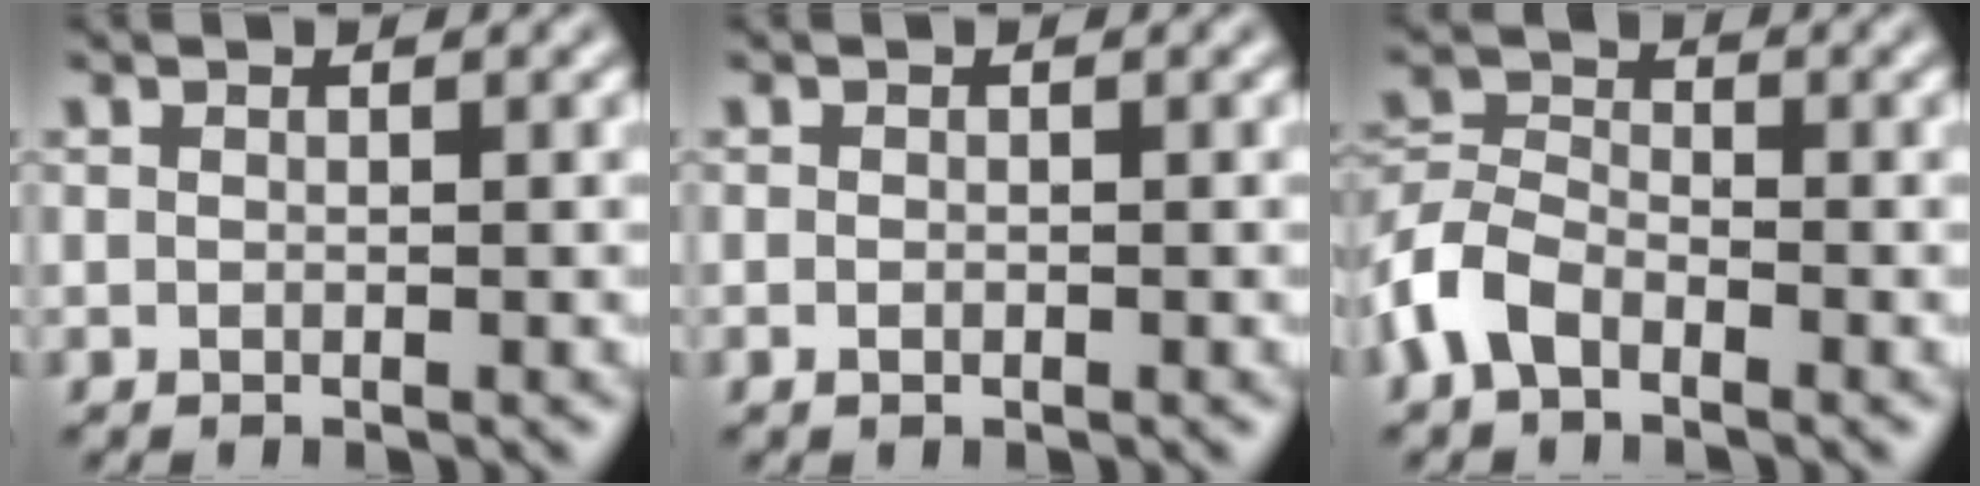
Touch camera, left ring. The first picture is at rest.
{"total": 0.5, "force": [-0.2, 0.4, 0.3], "torque": [-0.005, -0.002, -0.003]}
{"total": 4.2, "force": [-2.5, 2.4, 2.3], "torque": [-0.051, 0.005, -0.063]}